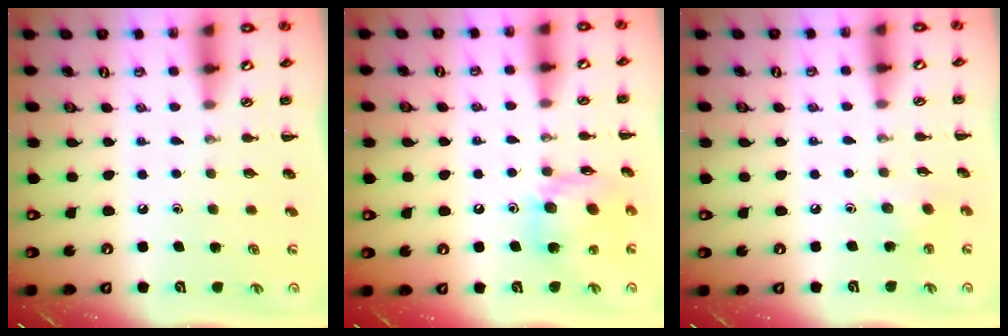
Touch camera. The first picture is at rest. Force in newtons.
{"total": 11.7, "press": 11.2, "slide": 3.3}
{"total": 2.8, "press": 2.7, "slide": 0.7}